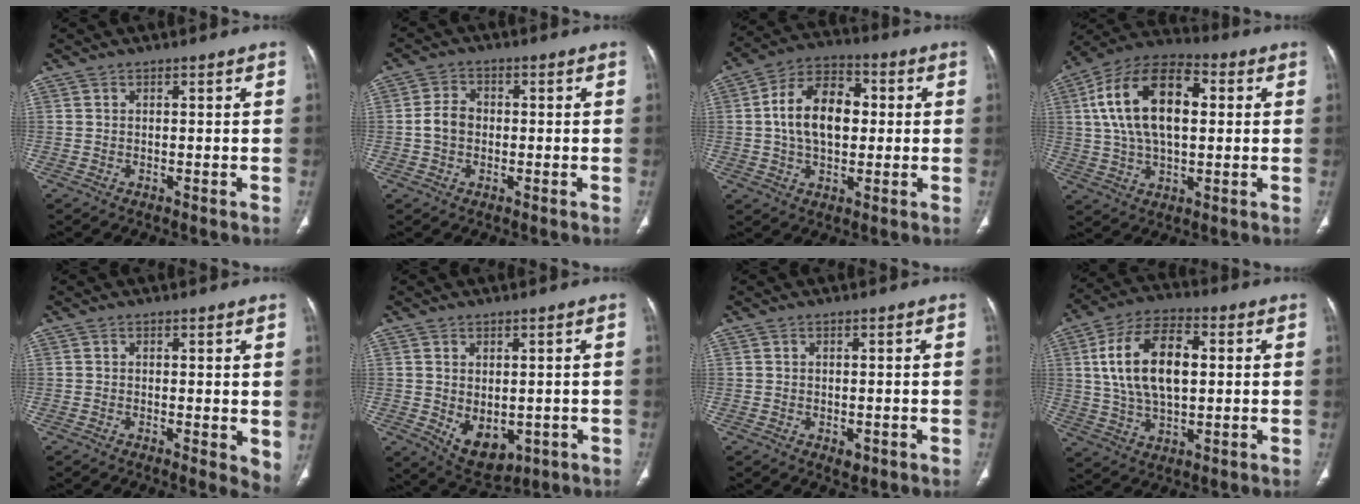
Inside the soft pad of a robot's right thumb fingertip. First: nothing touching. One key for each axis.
{"total": 4.5, "fx": -0.4, "fy": 3.5, "fz": 2.8, "tx": -0.048, "ty": 0.014, "tz": -0.014}
{"total": 13.6, "fx": 1.0, "fy": 8.7, "fz": 10.5, "tx": -0.164, "ty": 0.023, "tz": 0.009}
{"total": 18.9, "fx": 3.4, "fy": 10.4, "fz": 15.4, "tx": -0.271, "ty": 0.023, "tz": 0.053}
{"total": 4.4, "fx": 0.2, "fy": 1.7, "fz": 4.1, "tx": -0.047, "ty": -0.013, "tz": 0.002}
{"total": 7.8, "fx": -1.3, "fy": 5.1, "fz": 5.7, "tx": -0.069, "ty": -0.006, "tz": 0.003}
{"total": 1.4, "fx": -0.3, "fy": 1.0, "fz": 1.0, "tx": -0.007, "ty": -0.003, "tz": -0.001}
{"total": 16.1, "fx": 2.7, "fy": 8.8, "fz": 13.2, "tx": -0.235, "ty": 0.013, "tz": 0.048}